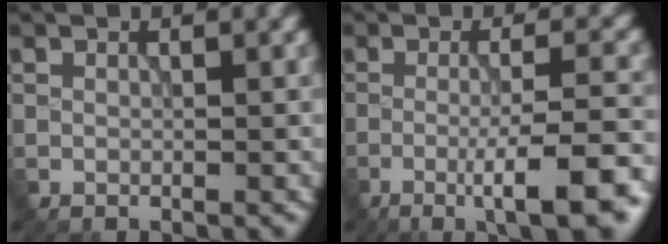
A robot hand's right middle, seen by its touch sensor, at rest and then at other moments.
{"total": 7.8, "force": [-3.8, 1.3, 6.7], "torque": [-0.097, 0.007, -0.059]}